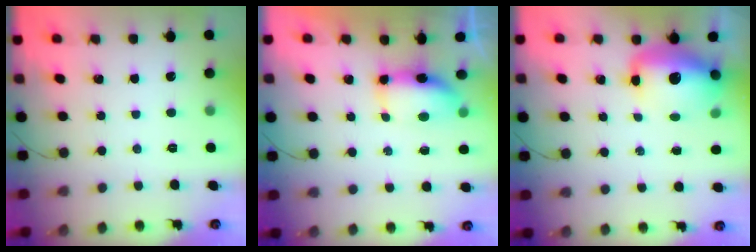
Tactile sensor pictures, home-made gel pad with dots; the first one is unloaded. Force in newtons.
{"total": 13.8, "press": 8.9, "slide": 10.6}
{"total": 13.1, "press": 12.7, "slide": 3.2}